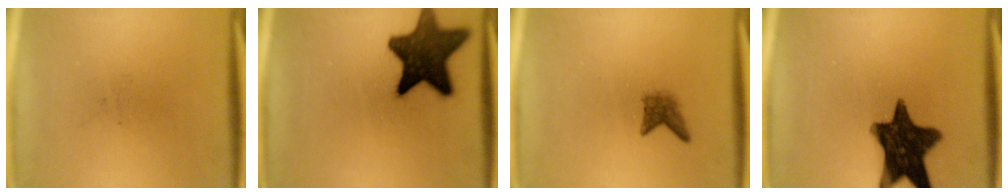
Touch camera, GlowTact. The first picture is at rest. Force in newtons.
{"total": 14.1}
{"total": 2.1}
{"total": 14.4}